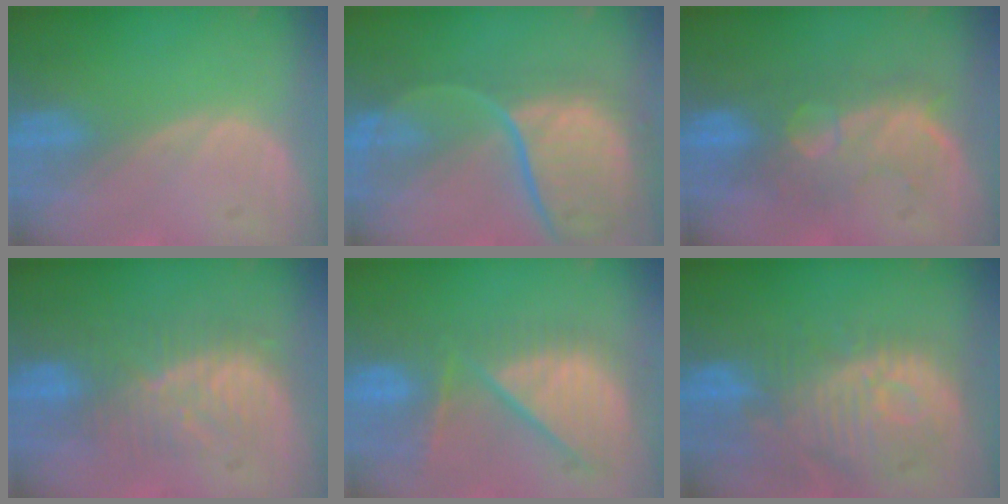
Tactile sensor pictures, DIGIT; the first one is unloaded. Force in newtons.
{"total": 12.1, "press": 9.9, "slide": 6.9}
{"total": 9.0, "press": 8.3, "slide": 3.4}
{"total": 8.2, "press": 8.0, "slide": 1.6}
{"total": 10.6, "press": 9.9, "slide": 4.0}
{"total": 12.4, "press": 11.1, "slide": 5.6}